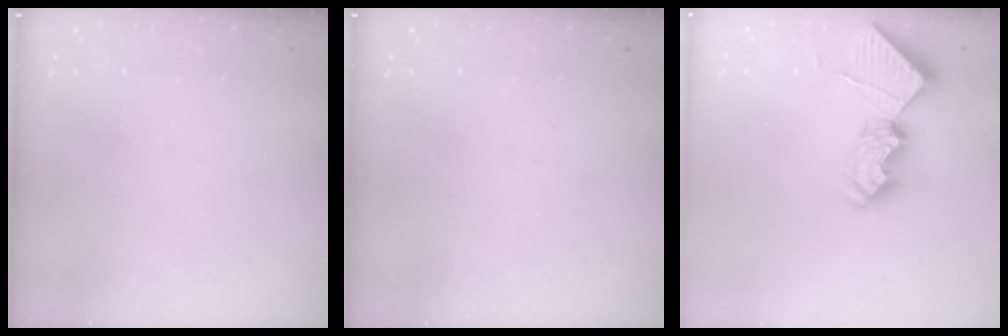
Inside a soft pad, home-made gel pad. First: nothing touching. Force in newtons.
{"total": 0.0}
{"total": 17.4, "press": 17.4, "slide": 0.2}